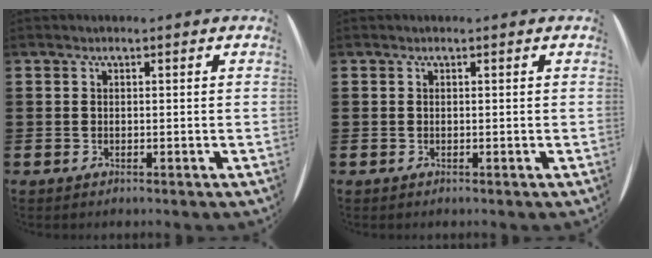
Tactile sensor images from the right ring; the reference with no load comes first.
{"total": 0.0}